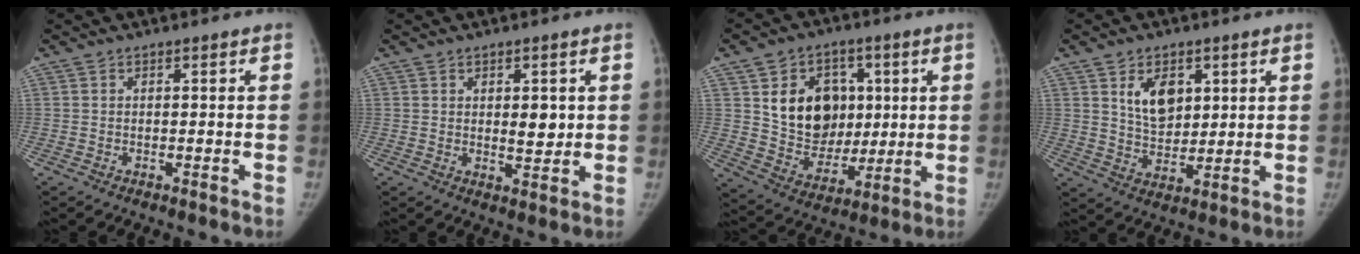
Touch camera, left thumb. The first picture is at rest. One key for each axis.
{"total": 4.6, "fx": 0.9, "fy": 2.3, "fz": 3.8, "tx": -0.041, "ty": -0.010, "tz": 0.018}
{"total": 15.5, "fx": 3.7, "fy": 12.3, "fz": 8.7, "tx": -0.089, "ty": -0.016, "tz": 0.078}
{"total": 8.3, "fx": 3.3, "fy": 5.4, "fz": 5.5, "tx": -0.063, "ty": -0.025, "tz": 0.064}